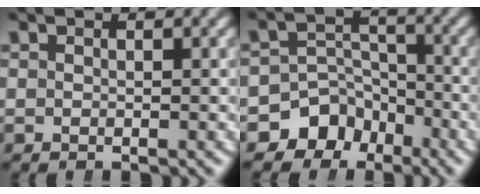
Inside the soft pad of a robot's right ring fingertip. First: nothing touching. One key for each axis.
{"total": 9.3, "fx": -4.7, "fy": 7.5, "fz": 2.8, "tx": -0.037, "ty": -0.025, "tz": -0.080}